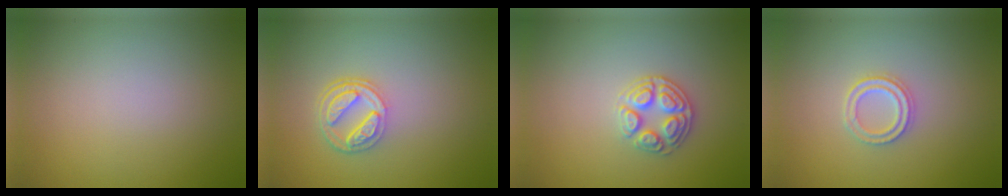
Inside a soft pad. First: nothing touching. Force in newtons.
{"total": 3.8, "press": 2.8, "slide": 2.5}
{"total": 2.9, "press": 2.9, "slide": 0.1}
{"total": 2.2, "press": 2.2, "slide": 0.5}